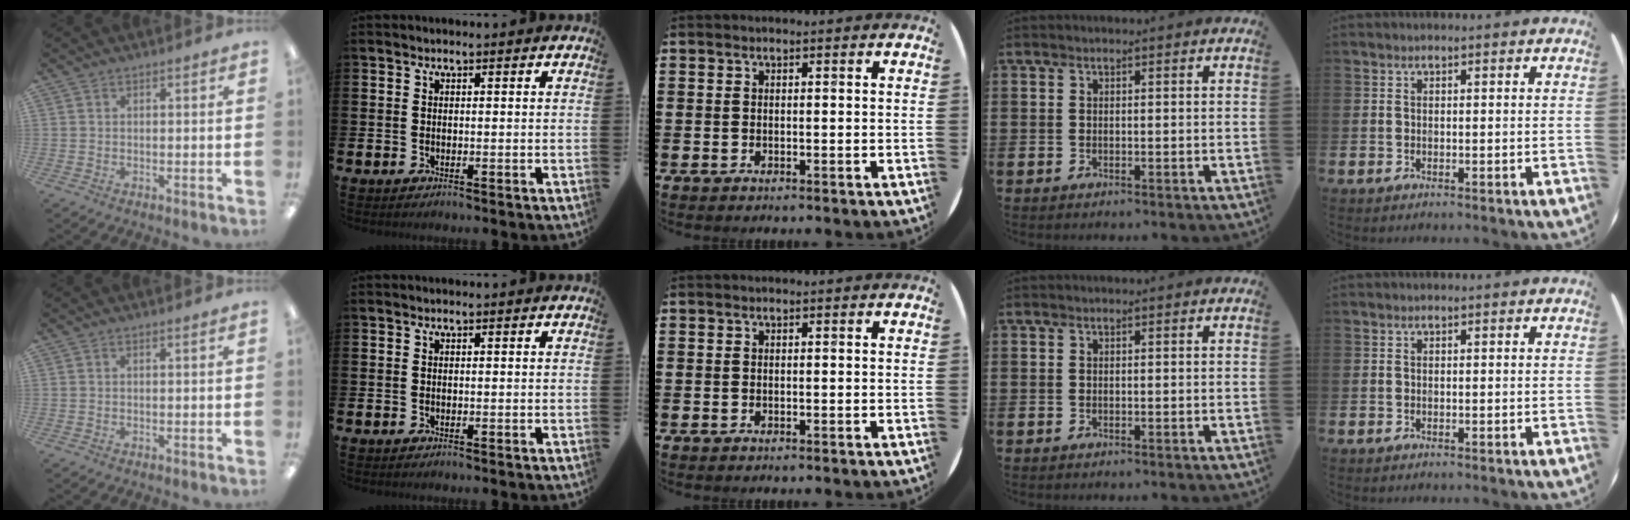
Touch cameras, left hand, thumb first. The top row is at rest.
{}